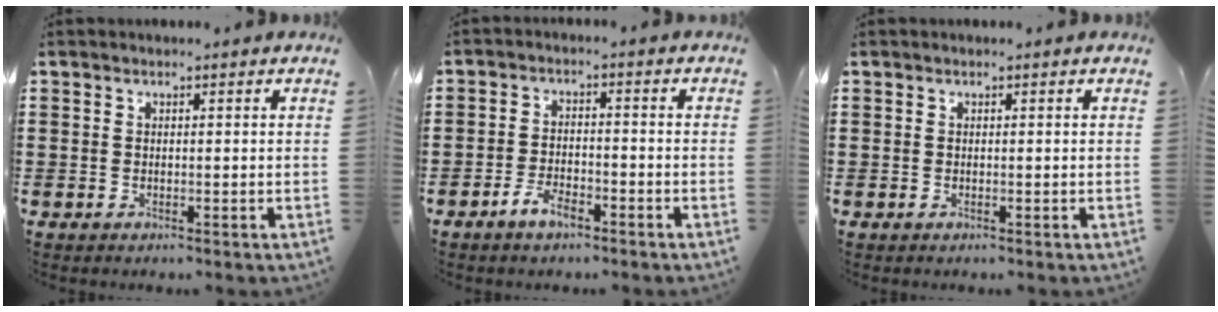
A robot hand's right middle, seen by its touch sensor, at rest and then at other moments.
{"total": 4.0, "force": [-3.0, 1.5, 2.2], "torque": [-0.050, 0.005, -0.061]}
{"total": 0.0}